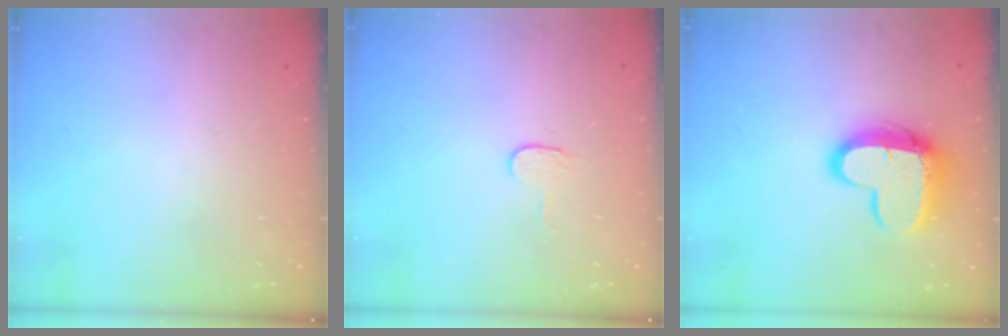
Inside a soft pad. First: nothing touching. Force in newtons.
{"total": 3.2, "press": 3.2, "slide": 0.3}
{"total": 13.7, "press": 13.6, "slide": 1.3}